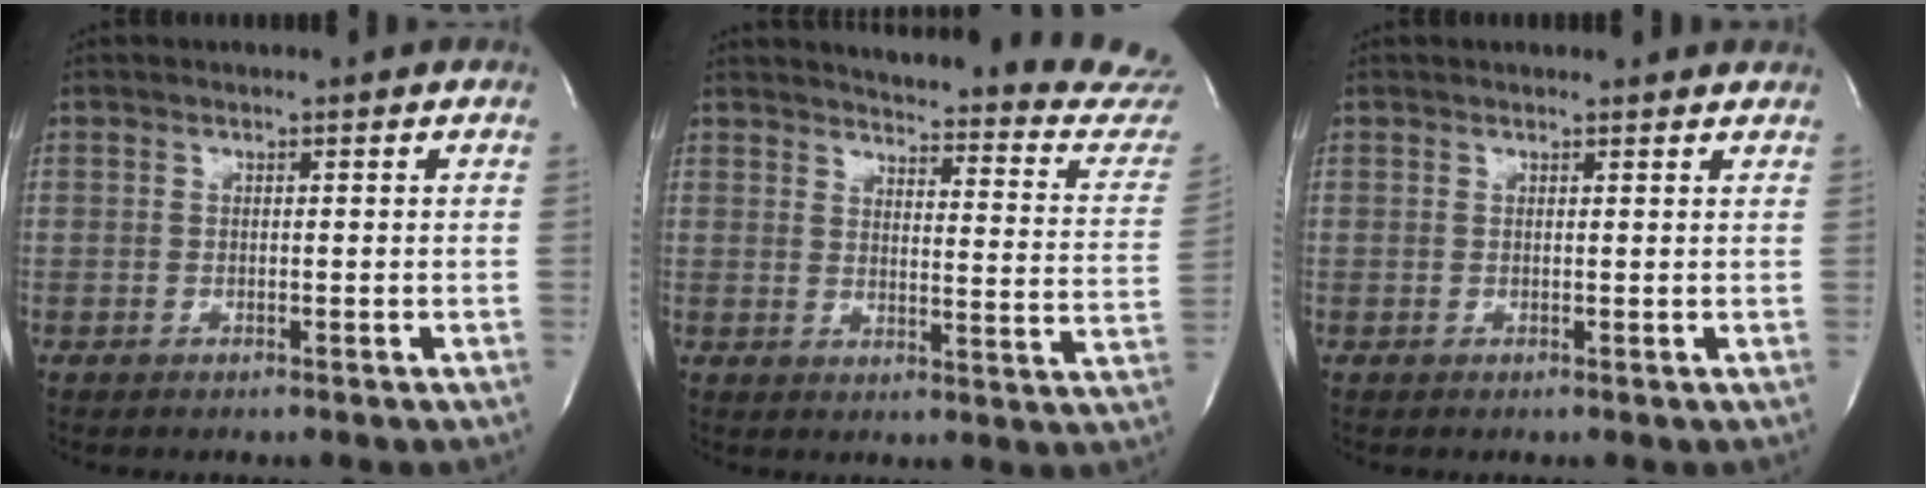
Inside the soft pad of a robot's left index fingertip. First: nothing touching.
{"total": 23.3, "force": [22.6, 1.2, 5.5], "torque": [-0.062, -0.143, 0.240]}
{"total": 3.8, "force": [3.6, 0.9, 0.9], "torque": [-0.011, 0.011, 0.029]}